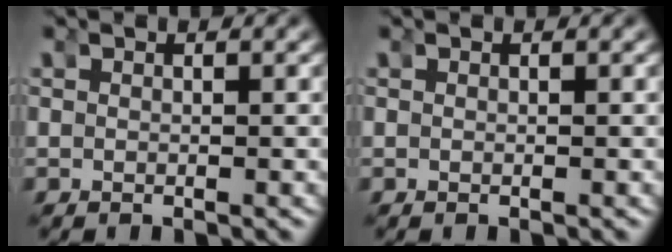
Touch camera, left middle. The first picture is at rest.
{"total": 0.0}